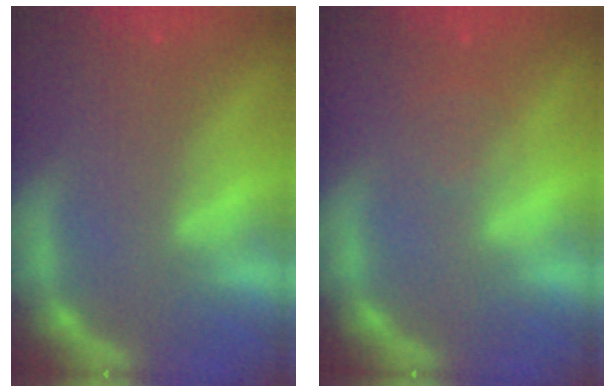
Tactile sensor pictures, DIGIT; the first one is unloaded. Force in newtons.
{"total": 1.5}